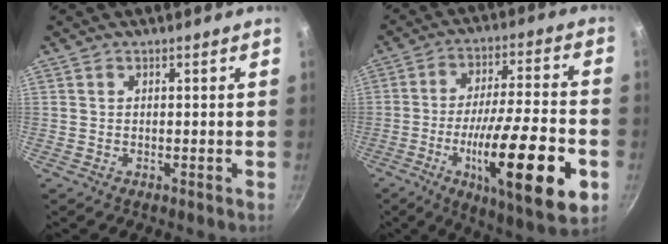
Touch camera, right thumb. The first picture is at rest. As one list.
[{"total": 23.7, "force": [-7.9, 5.8, 21.6], "torque": [-0.326, 0.018, -0.121]}]